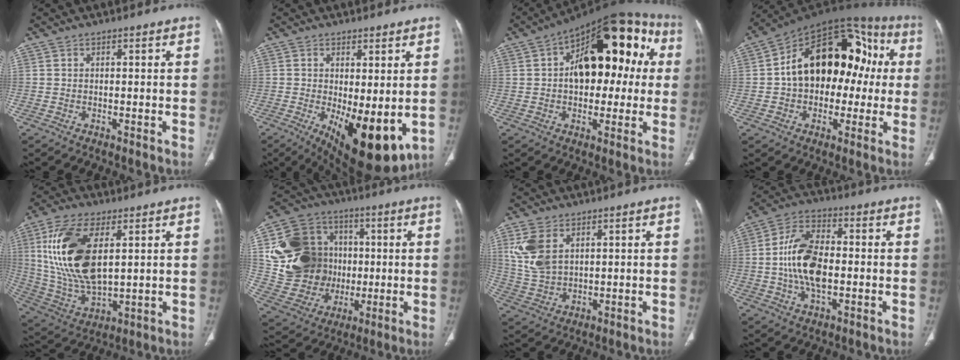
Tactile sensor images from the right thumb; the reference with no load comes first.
{"total": 13.4, "force": [-2.5, 5.3, 12.0], "torque": [-0.173, -0.029, -0.018]}
{"total": 22.6, "force": [3.5, 12.4, 18.6], "torque": [-0.224, 0.042, 0.043]}
{"total": 23.8, "force": [1.6, 15.4, 18.1], "torque": [-0.236, 0.056, 0.019]}
{"total": 19.4, "force": [5.1, 9.5, 16.1], "torque": [-0.325, -0.020, 0.104]}
{"total": 21.4, "force": [2.4, 18.3, 10.9], "torque": [-0.177, 0.026, 0.067]}
{"total": 8.8, "force": [3.5, 5.3, 6.1], "torque": [-0.133, -0.007, 0.080]}
{"total": 13.1, "force": [-0.8, 7.1, 10.9], "torque": [-0.207, 0.016, -0.018]}